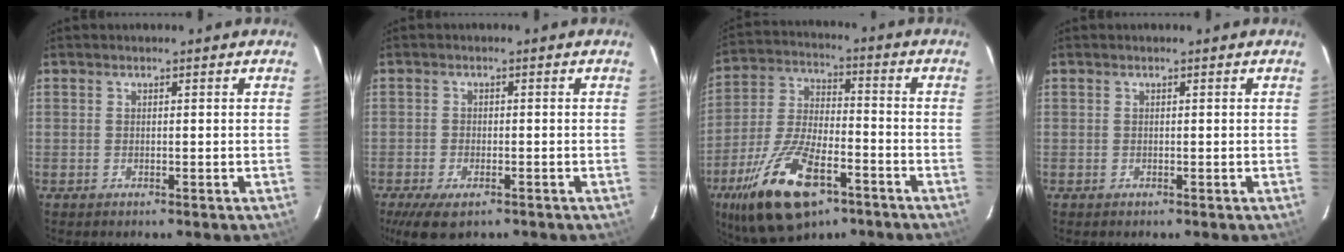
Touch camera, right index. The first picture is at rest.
{"total": 6.6, "force": [-4.3, 2.9, 4.2], "torque": [-0.099, -0.025, -0.073]}
{"total": 19.3, "force": [-10.6, 8.1, 13.9], "torque": [-0.285, -0.028, -0.186]}
{"total": 0.0}